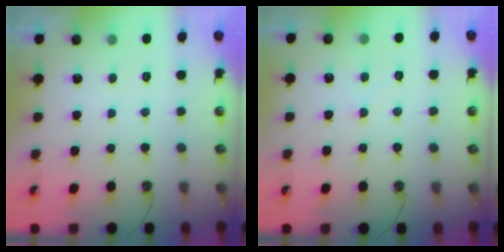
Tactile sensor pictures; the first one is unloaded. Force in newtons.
{"total": 1.0, "press": 1.0, "slide": 0.3}